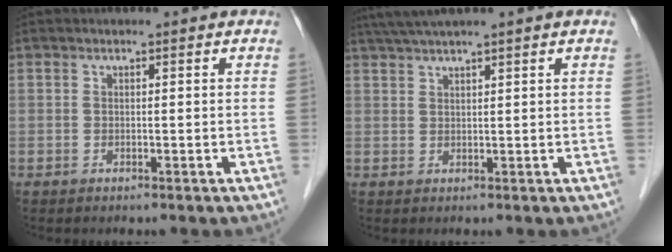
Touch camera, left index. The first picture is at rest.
{"total": 5.3, "force": [4.3, -0.7, 3.0], "torque": [-0.057, 0.033, 0.079]}